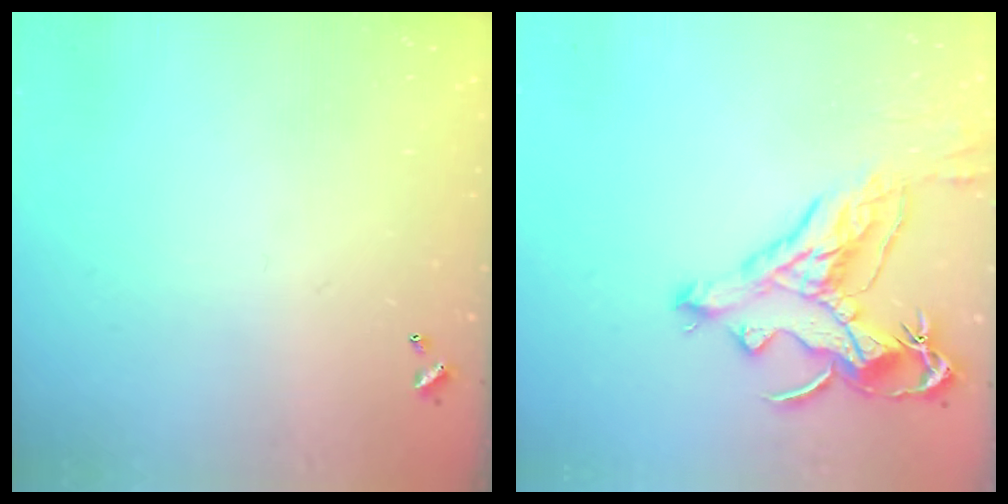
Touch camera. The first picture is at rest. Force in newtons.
{"total": 5.6, "press": 5.5, "slide": 1.4}